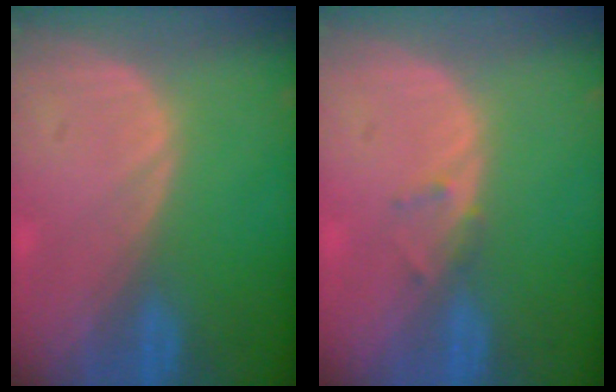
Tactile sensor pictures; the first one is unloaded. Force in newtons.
{"total": 1.3, "press": 1.1, "slide": 0.8}